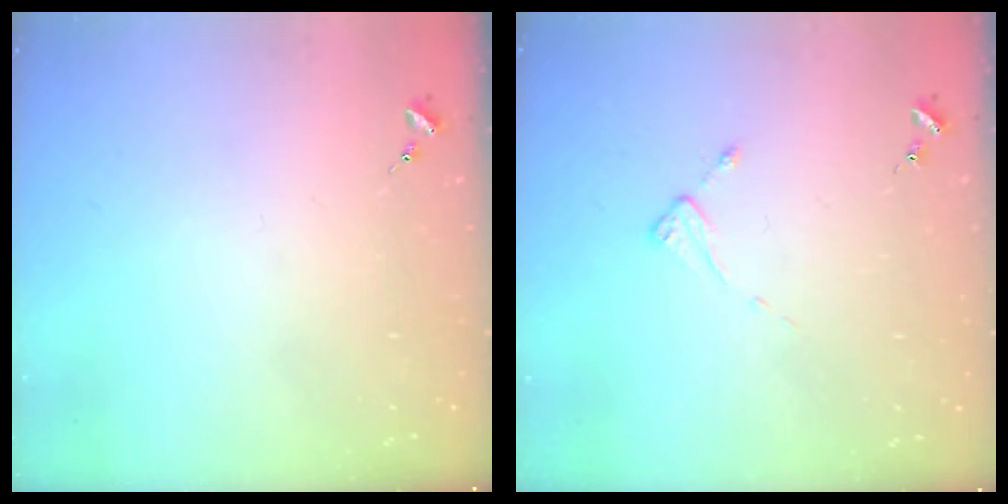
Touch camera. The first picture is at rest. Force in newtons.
{"total": 2.0, "press": 1.9, "slide": 0.4}